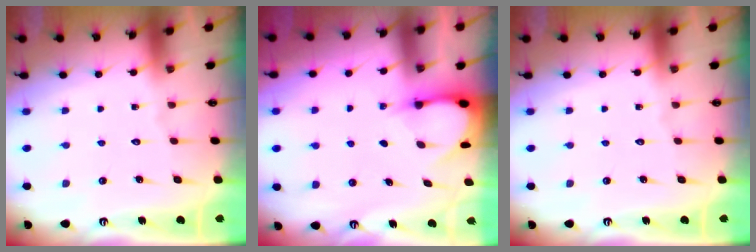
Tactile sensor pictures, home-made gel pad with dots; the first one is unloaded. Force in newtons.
{"total": 3.1, "press": 3.1, "slide": 0.4}
{"total": 0.0}